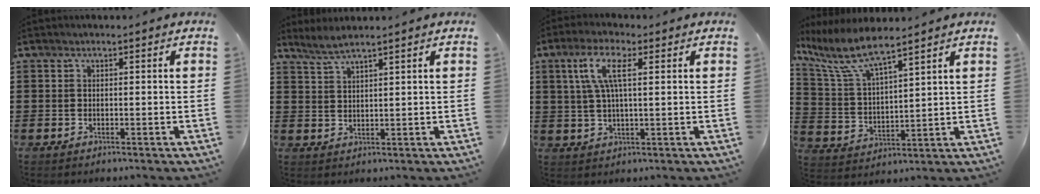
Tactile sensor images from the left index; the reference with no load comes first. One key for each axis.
{"total": 2.8, "fx": 2.4, "fy": -0.2, "fz": 1.4, "tx": -0.033, "ty": -0.001, "tz": 0.045}
{"total": 7.1, "fx": 2.5, "fy": 2.1, "fz": 6.4, "tx": -0.140, "ty": 0.006, "tz": 0.038}
{"total": 7.9, "fx": 6.3, "fy": 1.2, "fz": 4.6, "tx": -0.116, "ty": -0.027, "tz": 0.108}